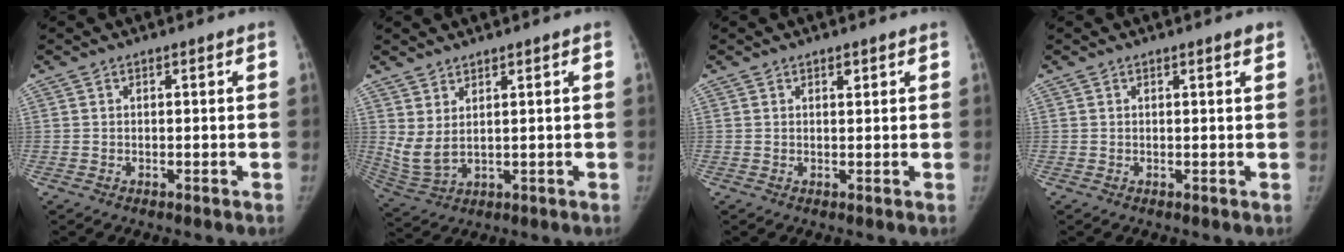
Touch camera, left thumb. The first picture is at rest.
{"total": 5.8, "force": [2.5, 2.5, 4.6], "torque": [-0.103, -0.015, 0.064]}
{"total": 1.2, "force": [0.8, 0.5, 0.7], "torque": [-0.005, -0.004, 0.012]}
{"total": 1.1, "force": [0.7, 0.0, 0.8], "torque": [-0.008, -0.004, 0.009]}